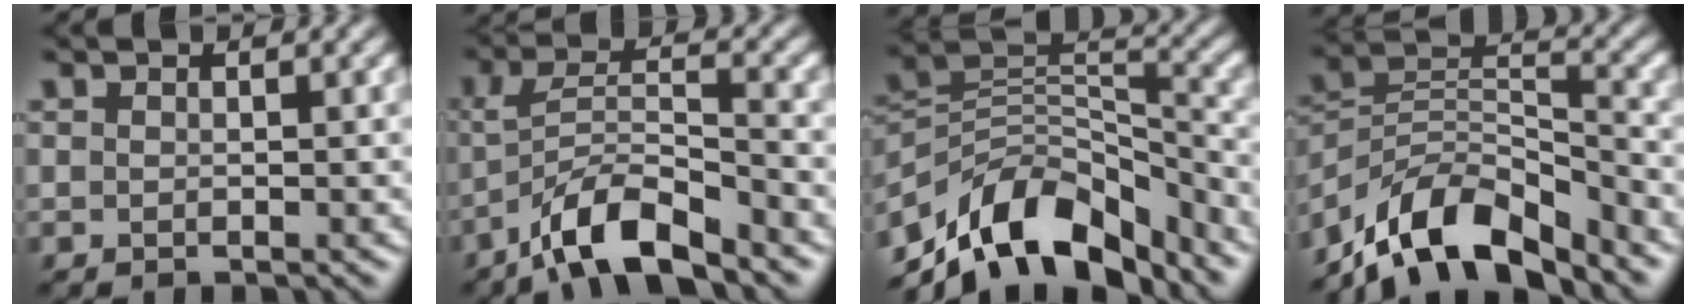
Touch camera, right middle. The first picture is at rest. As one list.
[{"total": 6.5, "force": [-4.5, 1.6, 4.3], "torque": [-0.079, 0.003, -0.086]}, {"total": 10.6, "force": [-7.9, 4.9, 5.2], "torque": [-0.079, 0.008, -0.151]}, {"total": 10.2, "force": [-8.0, 3.8, 5.2], "torque": [-0.076, 0.004, -0.161]}]